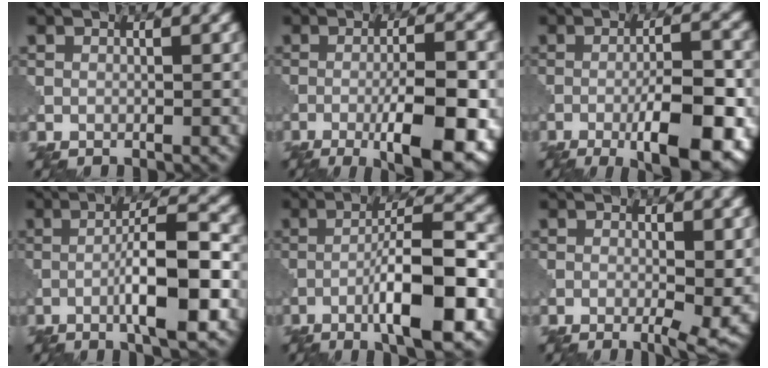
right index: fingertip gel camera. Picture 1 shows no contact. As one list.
[{"total": 9.9, "force": [-3.7, 2.4, 8.9], "torque": [-0.131, 0.001, -0.052]}, {"total": 9.4, "force": [-3.9, 2.4, 8.3], "torque": [-0.125, 0.001, -0.055]}, {"total": 7.7, "force": [-2.1, 1.2, 7.3], "torque": [-0.112, 0.014, -0.042]}, {"total": 9.4, "force": [-3.5, 1.7, 8.5], "torque": [-0.131, 0.015, -0.067]}, {"total": 4.3, "force": [-0.8, 0.9, 4.2], "torque": [-0.062, -0.012, -0.011]}]